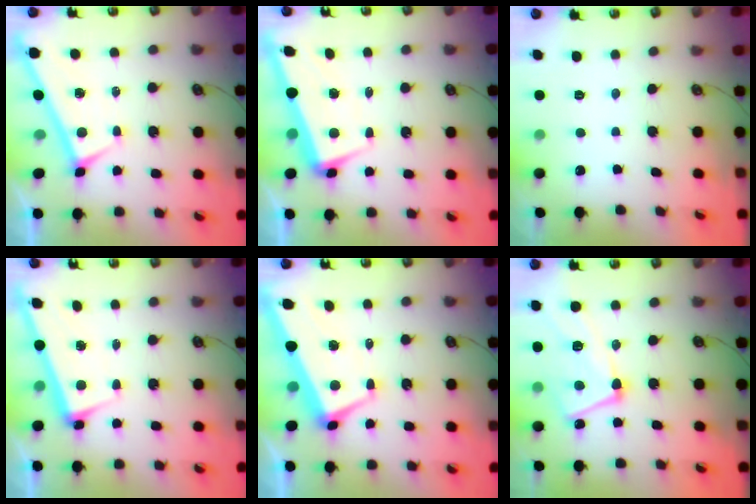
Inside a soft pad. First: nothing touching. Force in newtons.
{"total": 1.3, "press": 0.4, "slide": 1.2}
{"total": 0.0}
{"total": 2.7, "press": 2.7, "slide": 0.6}
{"total": 1.7, "press": 1.1, "slide": 1.3}
{"total": 10.3, "press": 10.2, "slide": 1.2}